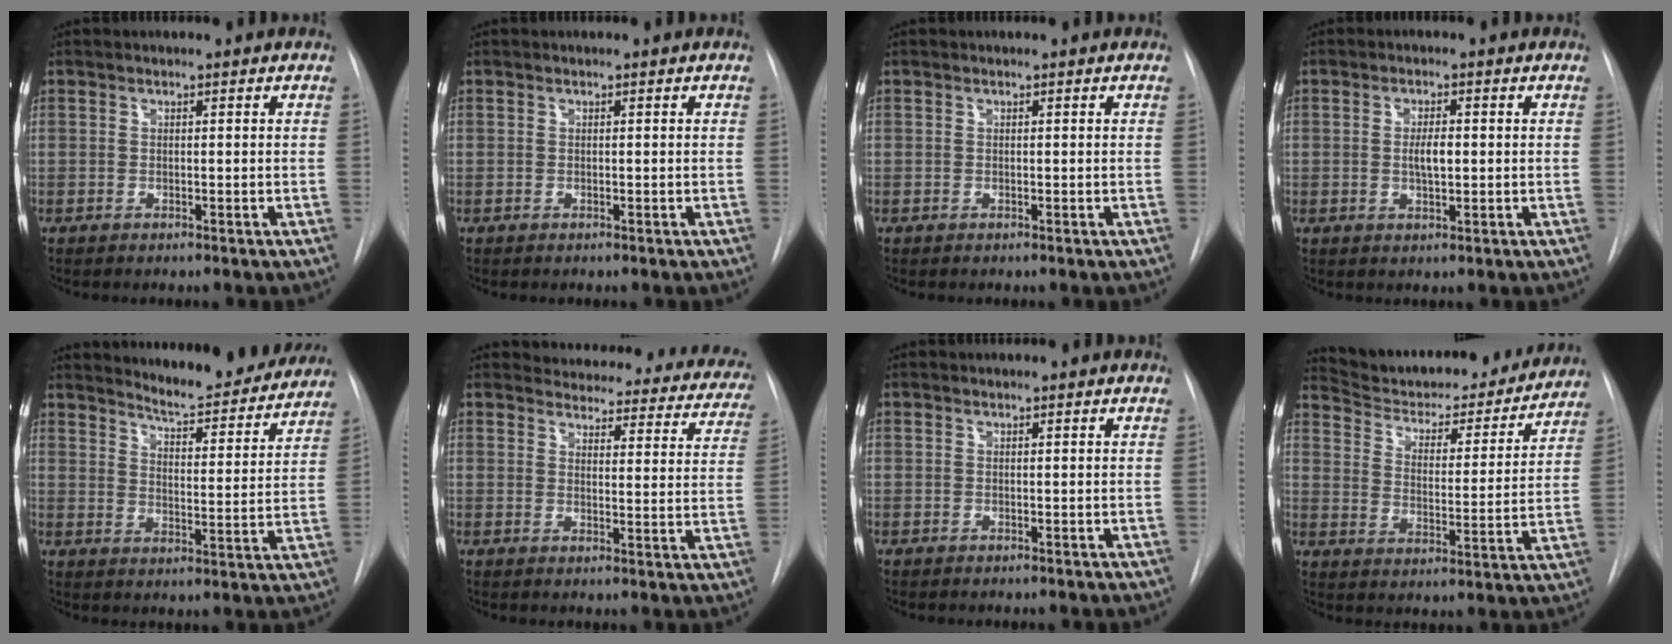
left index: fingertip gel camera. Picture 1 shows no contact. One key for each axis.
{"total": 0.0}
{"total": 0.0}
{"total": 3.0, "fx": -0.4, "fy": 1.0, "fz": 2.8, "tx": -0.049, "ty": -0.003, "tz": -0.004}
{"total": 16.1, "fx": 15.2, "fy": 2.1, "fz": 4.7, "tx": -0.057, "ty": -0.048, "tz": 0.191}
{"total": 23.8, "fx": 22.1, "fy": 6.4, "fz": 5.9, "tx": -0.064, "ty": -0.066, "tz": 0.235}
{"total": 0.7, "fx": 0.7, "fy": 0.0, "fz": 0.1, "tx": -0.007, "ty": 0.011, "tz": 0.012}
{"total": 22.5, "fx": 20.9, "fy": 4.8, "fz": 6.6, "tx": -0.092, "ty": -0.036, "tz": 0.283}